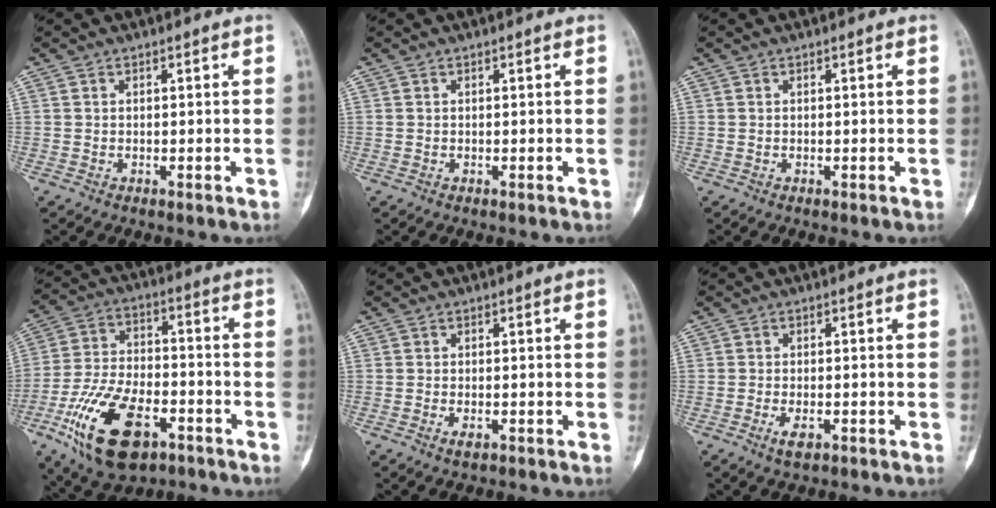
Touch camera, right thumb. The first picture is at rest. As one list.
[{"total": 0.0}, {"total": 0.0}, {"total": 18.4, "force": [-8.6, 9.5, 13.1], "torque": [-0.241, 0.036, -0.146]}, {"total": 1.5, "force": [-0.8, 0.8, 1.0], "torque": [-0.020, 0.004, -0.012]}, {"total": 2.7, "force": [-1.4, 1.3, 2.0], "torque": [-0.038, 0.002, -0.024]}]